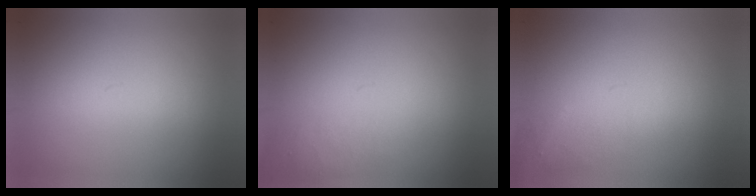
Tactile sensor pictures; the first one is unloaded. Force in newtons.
{"total": 1.4}
{"total": 1.3}